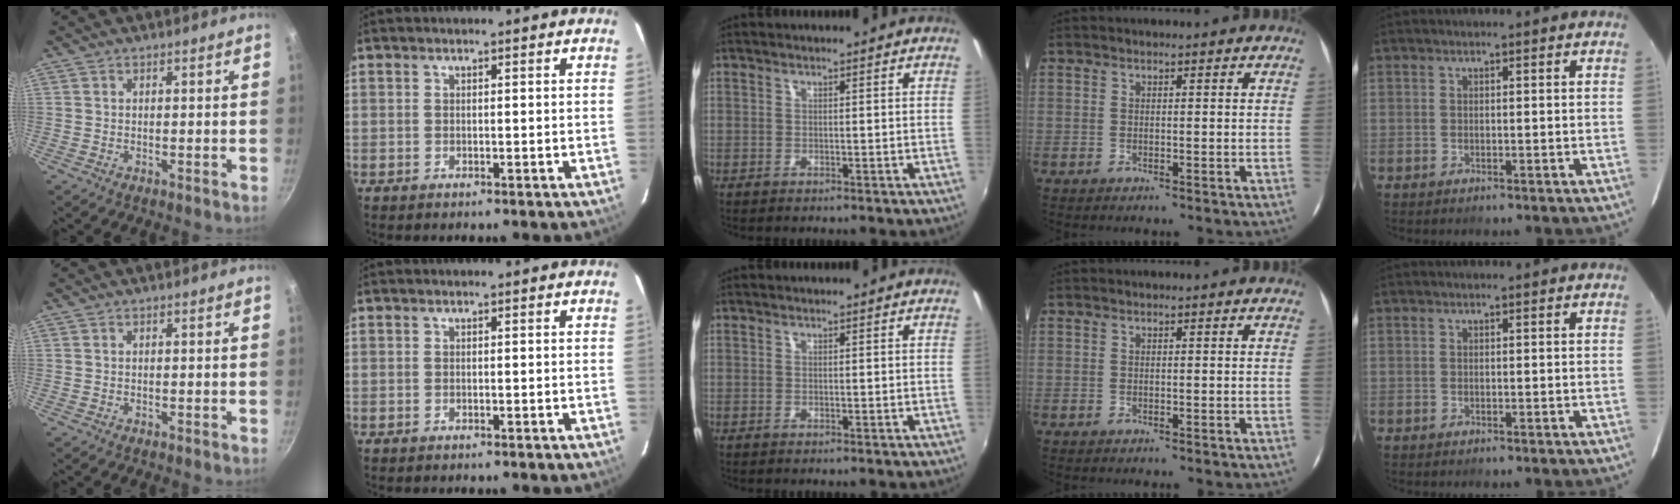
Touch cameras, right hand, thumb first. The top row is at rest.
{}